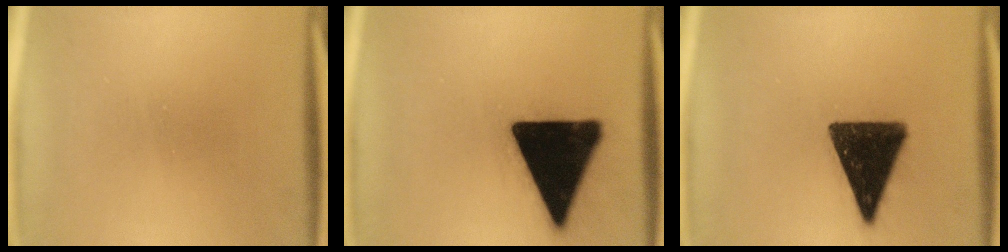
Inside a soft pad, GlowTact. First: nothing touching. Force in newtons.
{"total": 21.1}
{"total": 14.2}